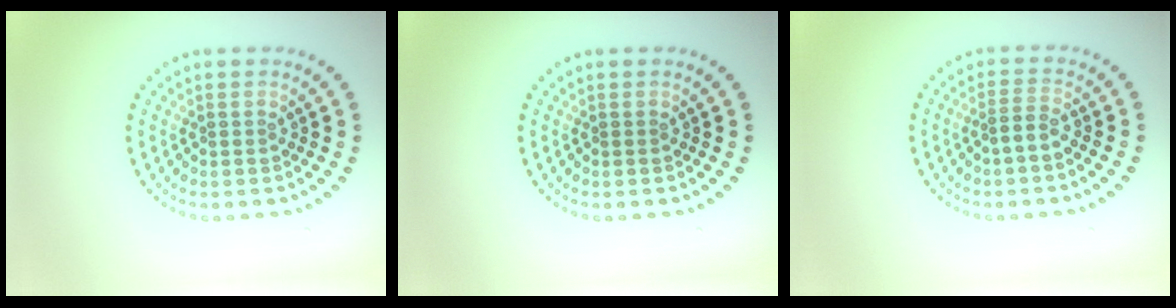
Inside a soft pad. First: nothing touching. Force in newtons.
{"total": 0.0}
{"total": 1.5, "press": 1.2, "slide": 1.0}